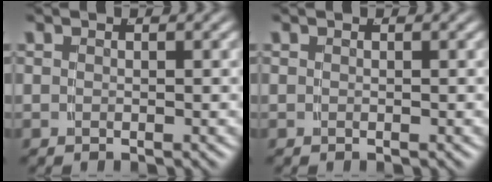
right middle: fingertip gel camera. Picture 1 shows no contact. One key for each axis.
{"total": 0.0}